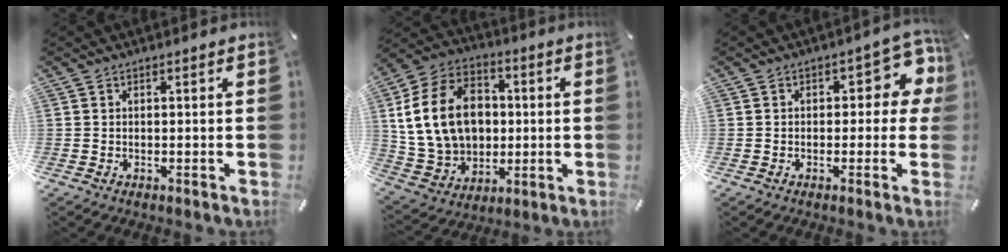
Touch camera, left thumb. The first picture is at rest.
{"total": 18.9, "force": [1.2, 15.1, 11.3], "torque": [-0.244, 0.010, 0.025]}
{"total": 9.4, "force": [2.3, 5.0, 7.6], "torque": [-0.087, -0.008, 0.036]}